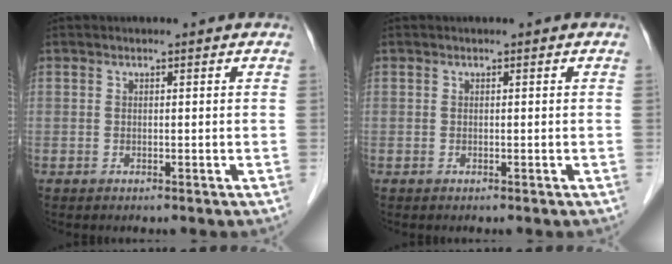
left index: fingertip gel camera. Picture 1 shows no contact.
{"total": 0.0}